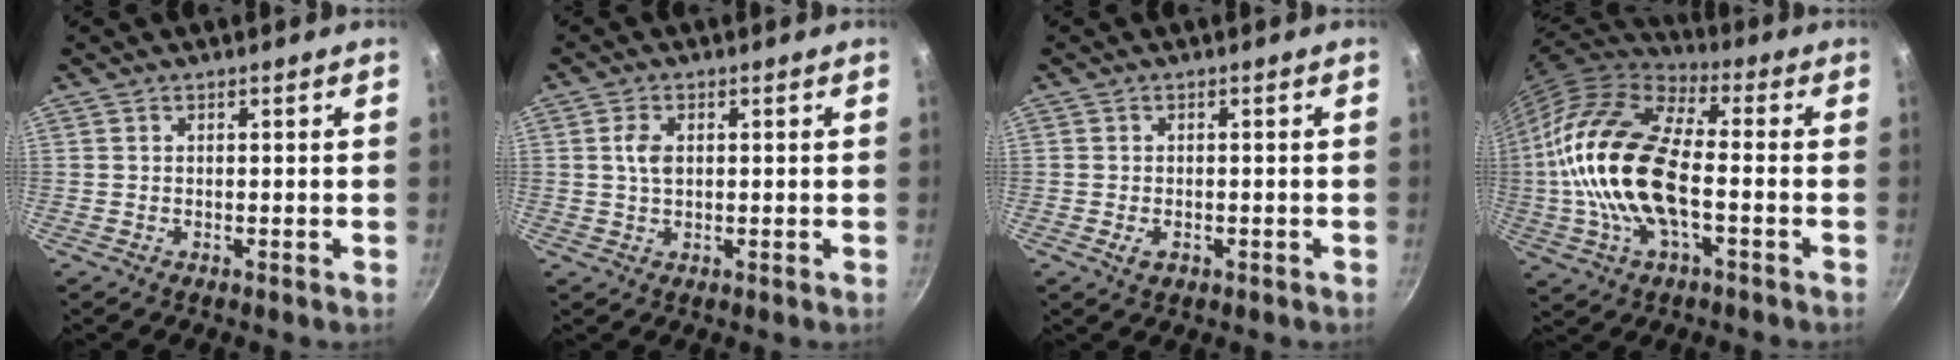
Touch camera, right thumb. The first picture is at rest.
{"total": 3.3, "force": [0.6, 2.1, 2.5], "torque": [-0.046, 0.002, 0.009]}
{"total": 2.3, "force": [-0.8, 1.6, 1.5], "torque": [-0.023, 0.002, -0.011]}
{"total": 20.9, "force": [-2.1, 10.1, 18.2], "torque": [-0.347, 0.031, -0.053]}